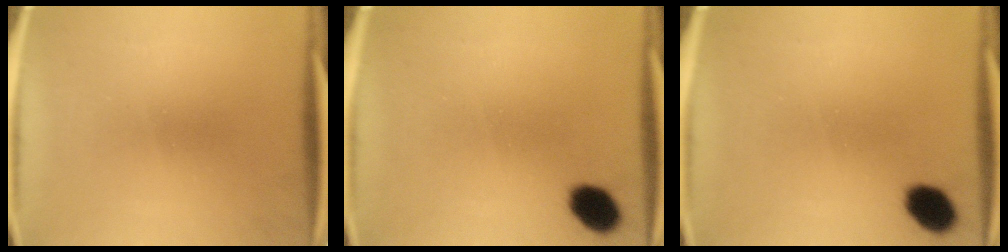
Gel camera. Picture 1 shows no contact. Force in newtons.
{"total": 6.2}
{"total": 6.2}